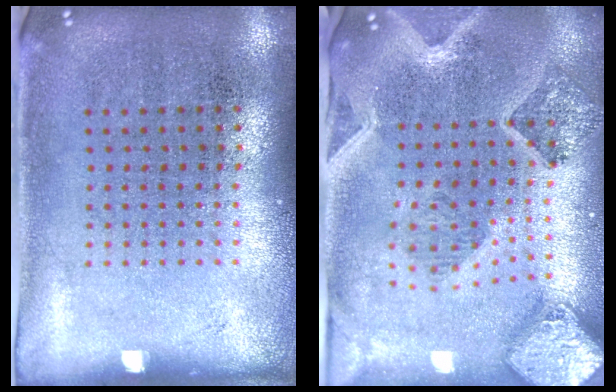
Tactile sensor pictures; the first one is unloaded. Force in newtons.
{"total": 2.6, "press": 2.4, "slide": 1.1}